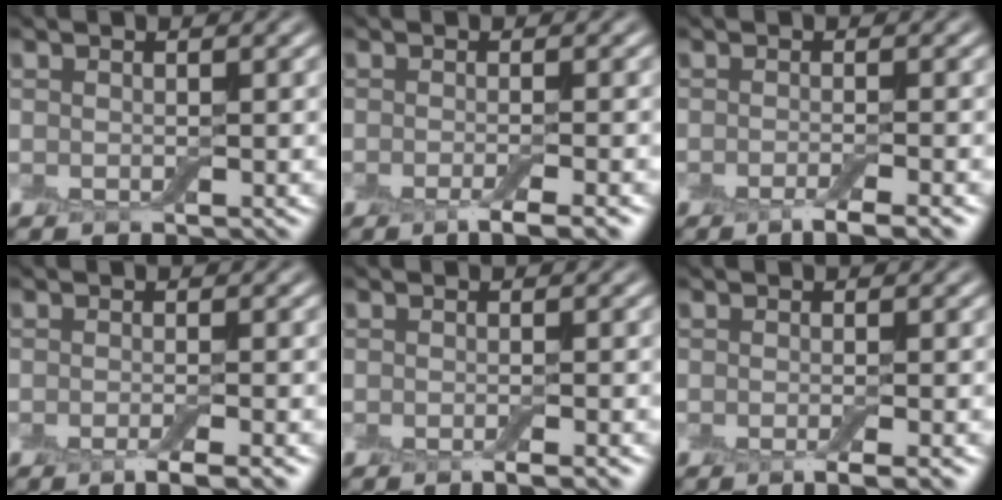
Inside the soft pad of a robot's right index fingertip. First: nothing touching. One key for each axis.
{"total": 3.2, "fx": -1.7, "fy": 0.7, "fz": 2.6, "tx": -0.032, "ty": -0.003, "tz": -0.034}
{"total": 2.9, "fx": -1.8, "fy": 0.5, "fz": 2.3, "tx": -0.028, "ty": -0.001, "tz": -0.035}
{"total": 2.7, "fx": -1.5, "fy": 0.5, "fz": 2.2, "tx": -0.027, "ty": -0.002, "tz": -0.029}
{"total": 1.7, "fx": -0.9, "fy": 0.3, "fz": 1.4, "tx": -0.012, "ty": -0.001, "tz": -0.015}
{"total": 2.1, "fx": -0.9, "fy": 0.4, "fz": 1.9, "tx": -0.022, "ty": -0.004, "tz": -0.019}